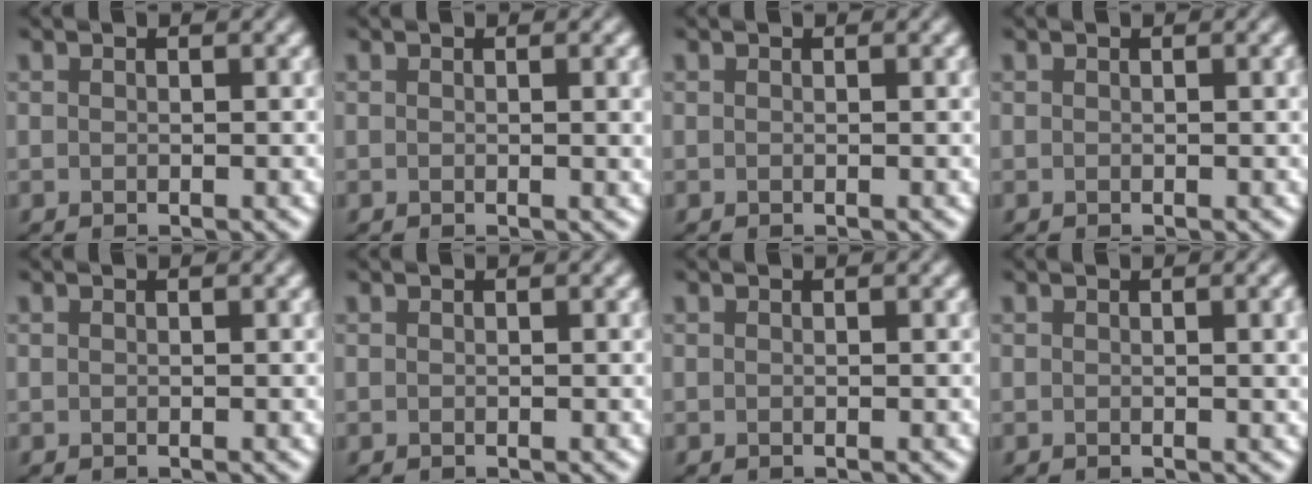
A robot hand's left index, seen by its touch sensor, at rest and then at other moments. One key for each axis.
{"total": 1.5, "fx": 0.2, "fy": 0.4, "fz": 1.4, "tx": -0.014, "ty": 0.001, "tz": 0.001}
{"total": 0.0}
{"total": 0.7, "fx": 0.1, "fy": 0.1, "fz": 0.7, "tx": -0.007, "ty": 0.003, "tz": 0.001}
{"total": 0.0}
{"total": 0.0}
{"total": 0.0}
{"total": 2.2, "fx": 0.3, "fy": 0.6, "fz": 2.0, "tx": -0.019, "ty": 0.003, "tz": 0.002}